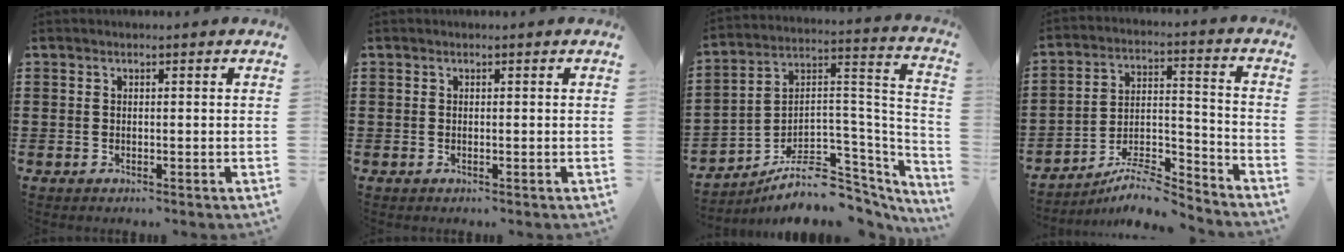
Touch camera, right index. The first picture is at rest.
{"total": 0.0}
{"total": 7.7, "force": [-5.5, 4.0, 3.7], "torque": [-0.065, 0.008, -0.097]}
{"total": 8.5, "force": [-7.8, 1.5, 3.0], "torque": [-0.040, 0.019, -0.149]}